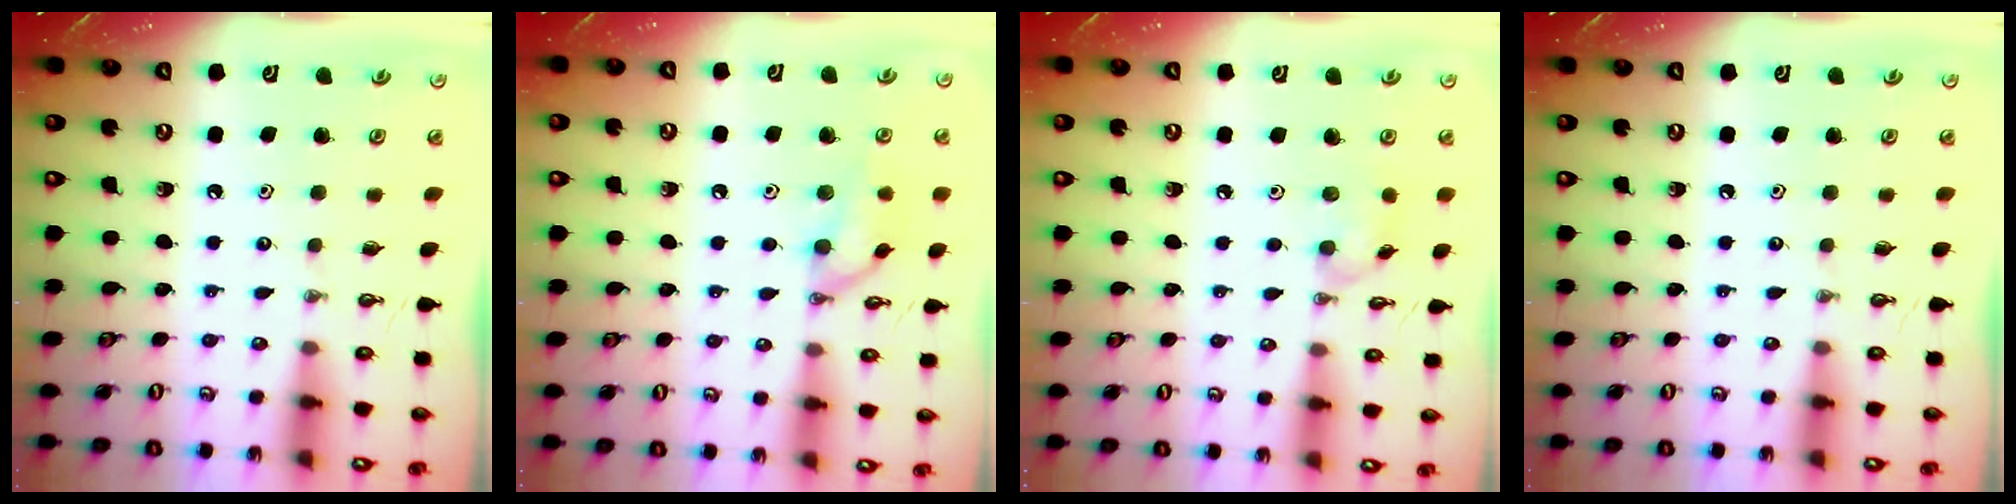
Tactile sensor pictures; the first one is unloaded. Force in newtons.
{"total": 10.9, "press": 10.8, "slide": 1.6}
{"total": 6.8, "press": 6.8, "slide": 0.9}
{"total": 0.0}